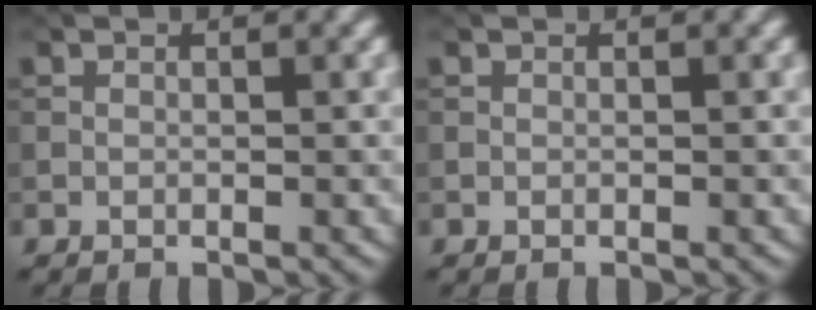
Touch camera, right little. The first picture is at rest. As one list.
[{"total": 0.0}]